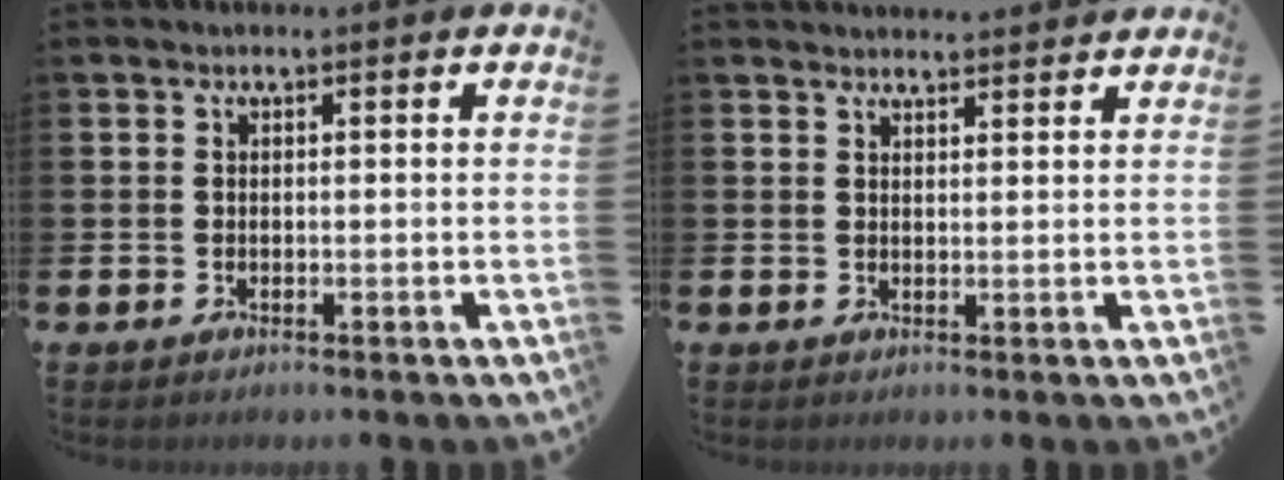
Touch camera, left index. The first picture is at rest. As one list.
[{"total": 2.3, "force": [2.3, 0.2, 0.0], "torque": [0.008, -0.017, 0.040]}]